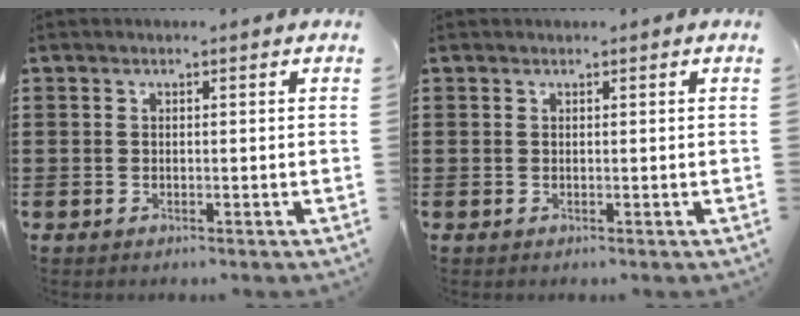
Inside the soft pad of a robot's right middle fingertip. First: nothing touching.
{"total": 0.5, "force": [0.5, 0.1, 0.0], "torque": [0.006, -0.006, 0.009]}